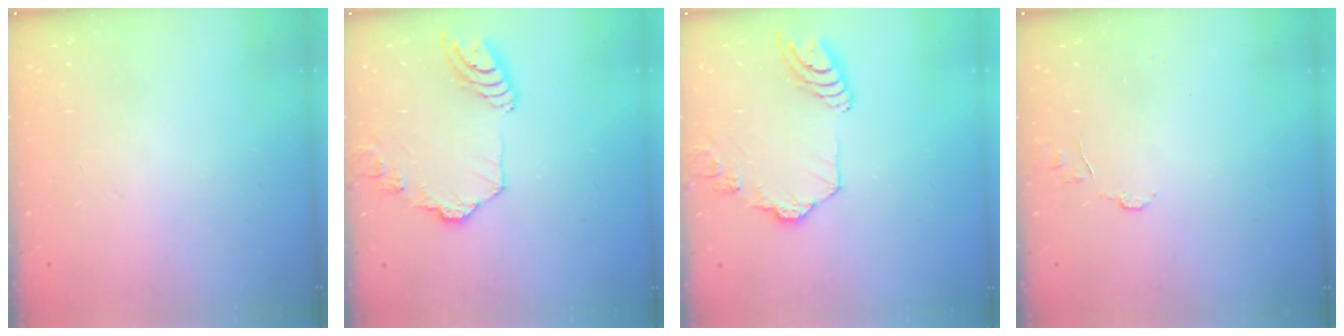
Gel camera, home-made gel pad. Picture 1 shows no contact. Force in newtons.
{"total": 14.2, "press": 14.1, "slide": 1.6}
{"total": 14.2, "press": 14.1, "slide": 1.6}
{"total": 5.8, "press": 5.8, "slide": 0.4}